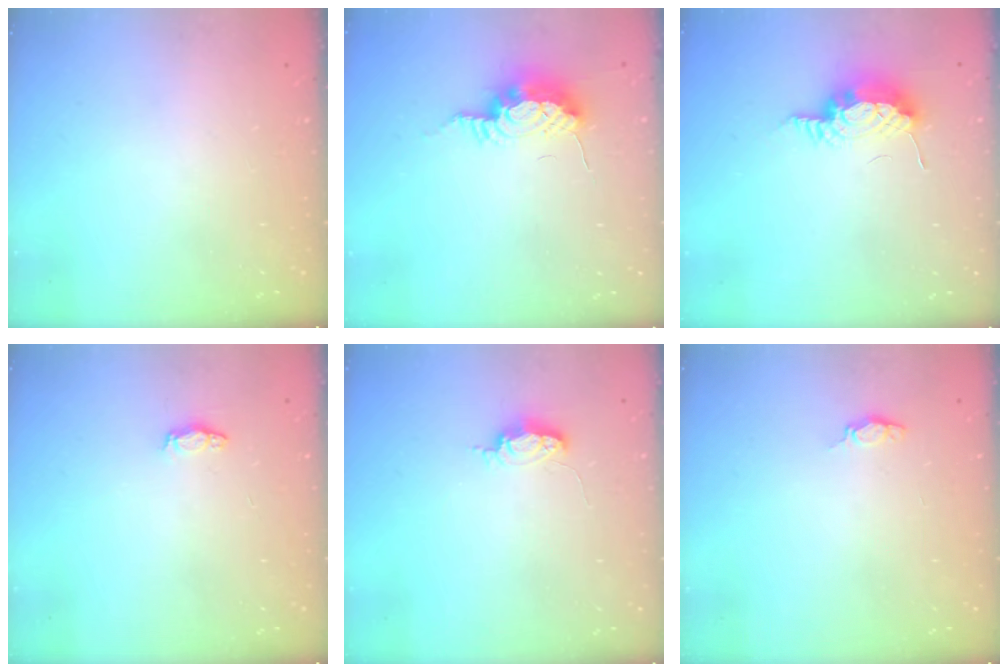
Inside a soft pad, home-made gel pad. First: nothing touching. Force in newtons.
{"total": 11.1, "press": 9.8, "slide": 5.3}
{"total": 16.0, "press": 11.3, "slide": 11.4}
{"total": 3.0, "press": 2.9, "slide": 0.4}
{"total": 4.0, "press": 3.9, "slide": 0.5}
{"total": 3.9, "press": 3.8, "slide": 0.6}